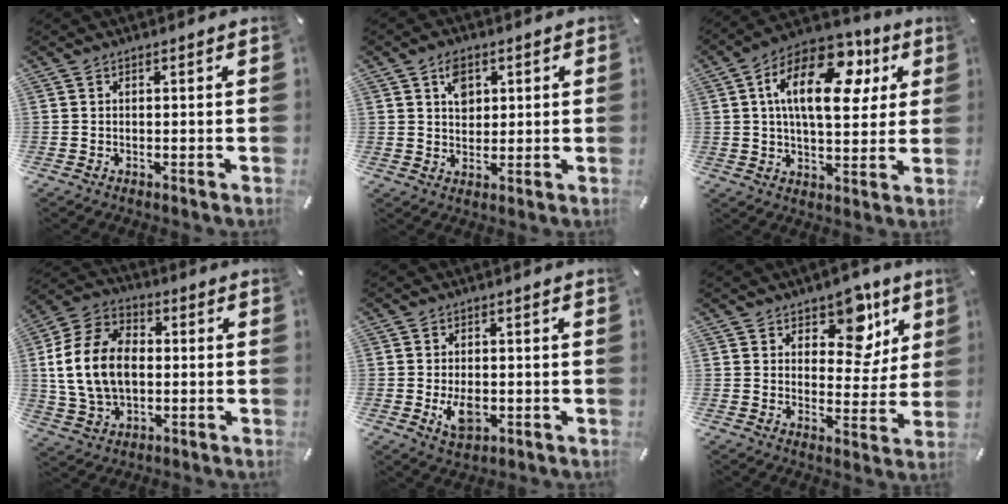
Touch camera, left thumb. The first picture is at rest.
{"total": 5.6, "force": [2.0, 4.5, 2.7], "torque": [-0.033, -0.002, 0.030]}
{"total": 20.0, "force": [6.6, 10.7, 15.5], "torque": [-0.259, -0.016, 0.106]}
{"total": 15.6, "force": [0.0, 11.6, 10.4], "torque": [-0.235, 0.016, -0.002]}
{"total": 5.8, "force": [-0.9, 3.5, 4.6], "torque": [-0.090, -0.004, -0.016]}
{"total": 11.9, "force": [7.4, 6.8, 6.4], "torque": [-0.074, -0.051, 0.125]}